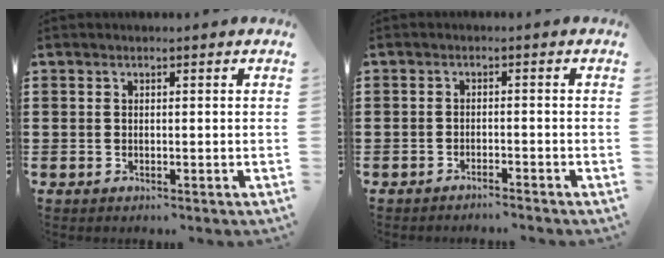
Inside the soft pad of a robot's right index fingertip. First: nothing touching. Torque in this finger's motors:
{"motor_torque": [0.12, -0.05, 0.05, -0.02]}